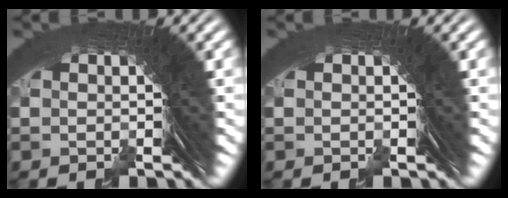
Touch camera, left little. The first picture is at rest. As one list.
[{"total": 0.0}]